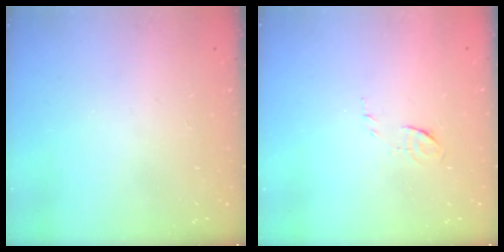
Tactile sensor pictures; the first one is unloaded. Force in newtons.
{"total": 5.0, "press": 4.9, "slide": 1.2}